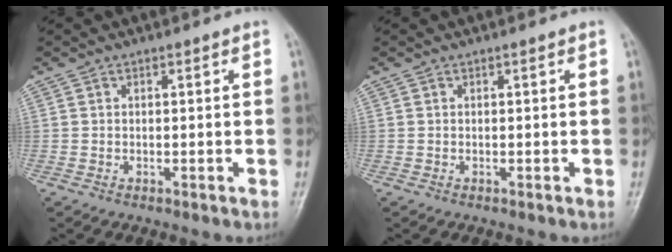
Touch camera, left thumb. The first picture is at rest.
{"total": 0.0}